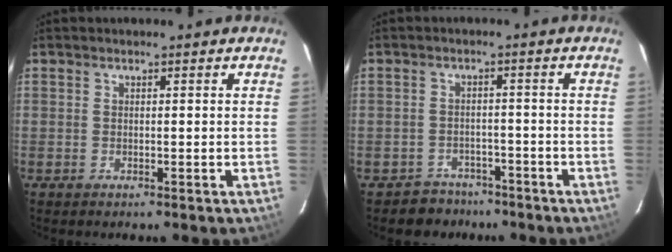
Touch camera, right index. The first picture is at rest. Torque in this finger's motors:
{"motor_torque": [-0.10, -0.10, -0.08, -0.06]}